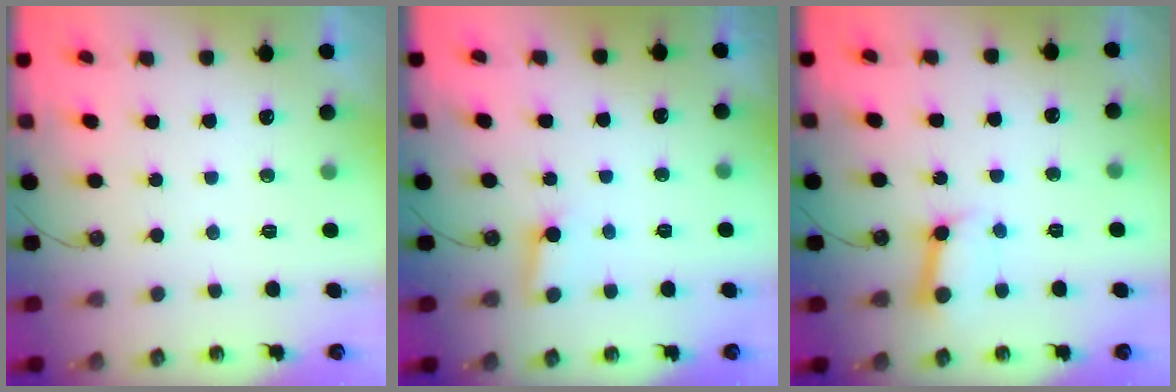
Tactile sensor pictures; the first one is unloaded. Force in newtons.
{"total": 2.6, "press": 2.6, "slide": 0.3}
{"total": 7.5, "press": 7.5, "slide": 0.9}